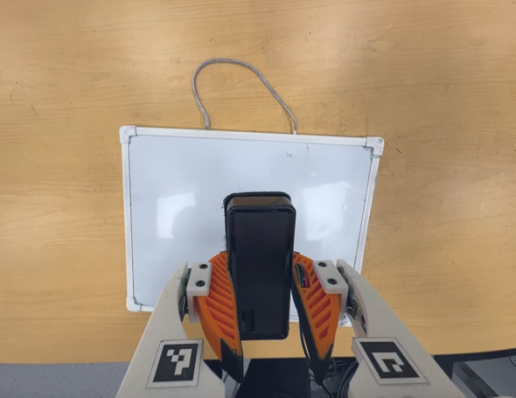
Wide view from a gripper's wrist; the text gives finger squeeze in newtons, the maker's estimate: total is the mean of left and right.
{"total": 9.8, "left": 8.1, "right": 11.5}